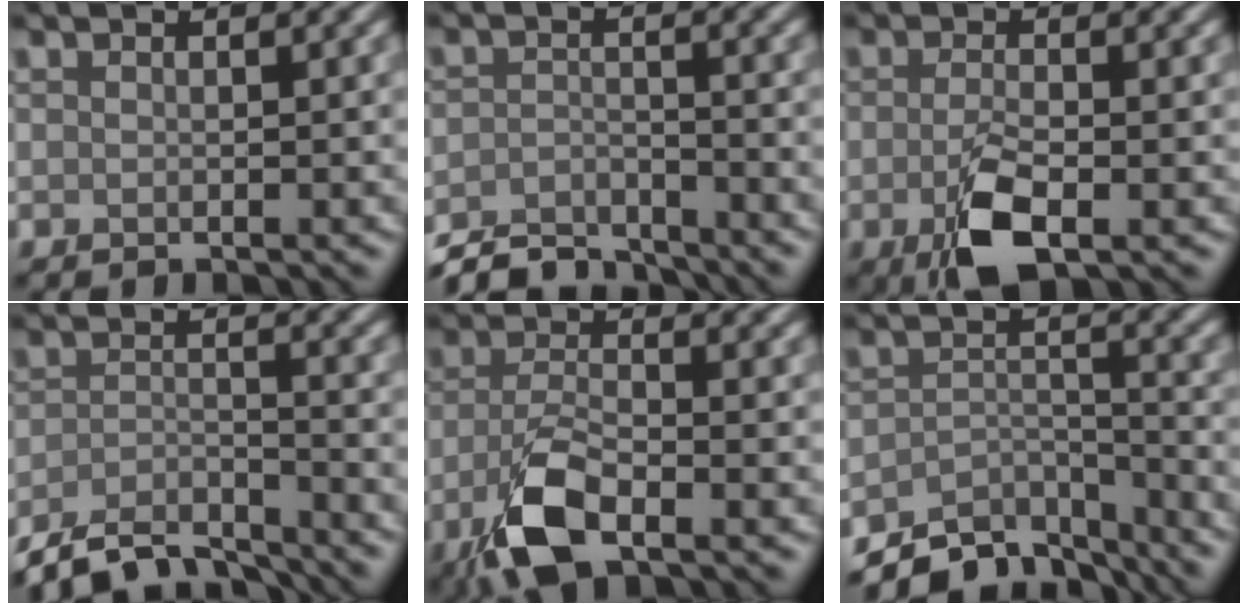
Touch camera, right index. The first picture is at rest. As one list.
[{"total": 5.0, "force": [-4.7, 1.1, 1.3], "torque": [-0.024, -0.005, -0.091]}, {"total": 4.9, "force": [-1.7, 2.0, 4.2], "torque": [-0.087, -0.009, -0.034]}, {"total": 5.7, "force": [-5.2, 1.1, 2.1], "torque": [-0.038, -0.006, -0.097]}, {"total": 5.8, "force": [-2.8, 2.2, 4.5], "torque": [-0.104, -0.009, -0.061]}, {"total": 6.6, "force": [-5.9, 1.8, 2.2], "torque": [-0.034, -0.012, -0.098]}]